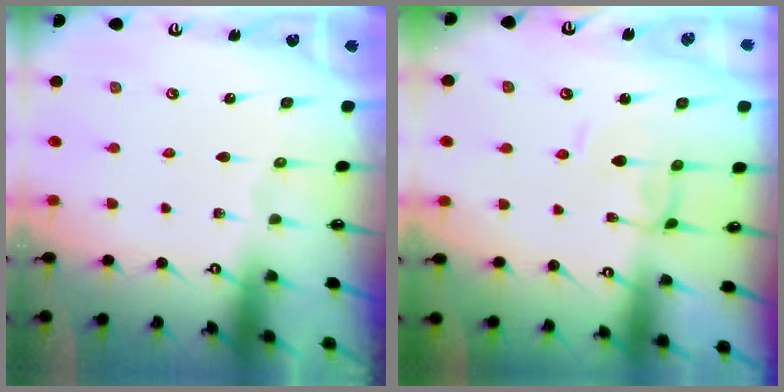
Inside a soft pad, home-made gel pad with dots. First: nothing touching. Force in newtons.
{"total": 1.4, "press": 1.3, "slide": 0.4}